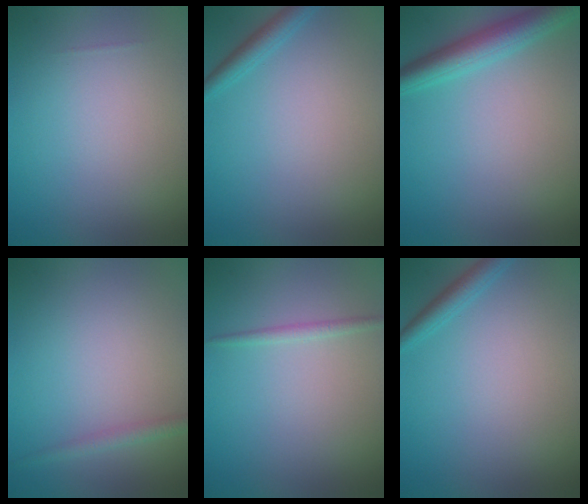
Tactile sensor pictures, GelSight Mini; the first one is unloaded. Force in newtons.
{"total": 1.8, "press": 1.7, "slide": 0.1}
{"total": 4.0, "press": 4.0, "slide": 0.1}
{"total": 1.3, "press": 1.3, "slide": 0.1}
{"total": 1.0, "press": 1.0, "slide": 0.0}
{"total": 1.8, "press": 1.7, "slide": 0.1}